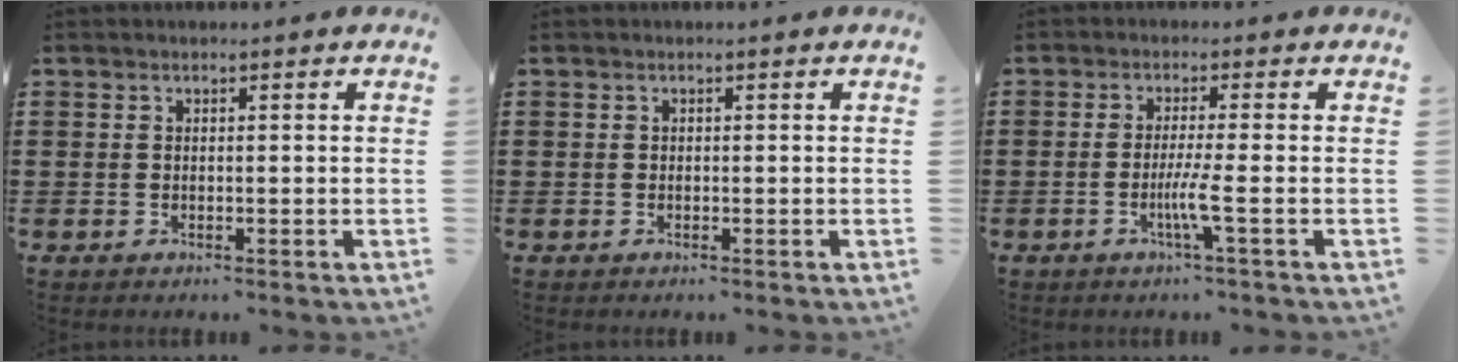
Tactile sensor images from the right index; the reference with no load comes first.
{"total": 0.0}
{"total": 4.0, "force": [-1.3, -0.5, 3.8], "torque": [-0.073, -0.014, -0.028]}